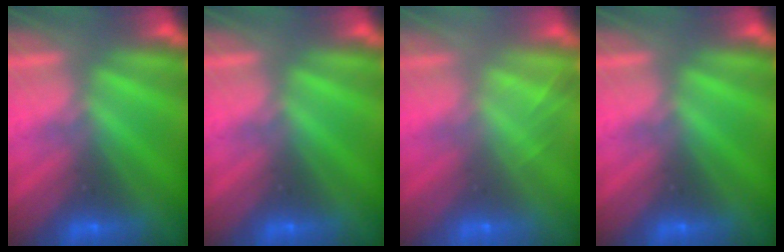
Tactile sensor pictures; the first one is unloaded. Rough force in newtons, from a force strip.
{"total": 0.0}
{"total": 2.0}
{"total": 0.0}